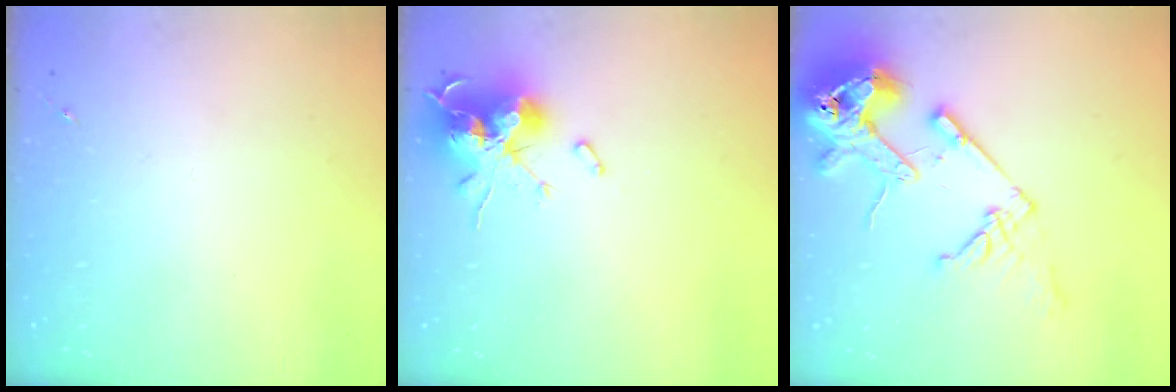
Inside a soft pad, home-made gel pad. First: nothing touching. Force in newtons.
{"total": 16.4, "press": 16.4, "slide": 0.1}
{"total": 18.6, "press": 18.4, "slide": 2.2}